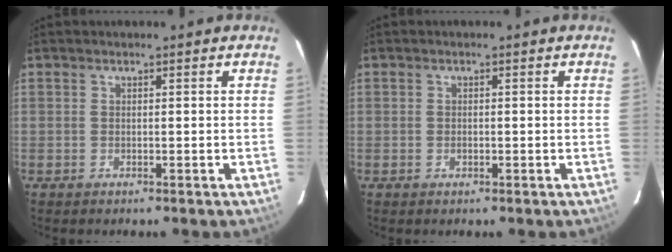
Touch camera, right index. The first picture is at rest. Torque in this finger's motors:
{"motor_torque": [-0.04, 0.01, -0.03, -0.02]}